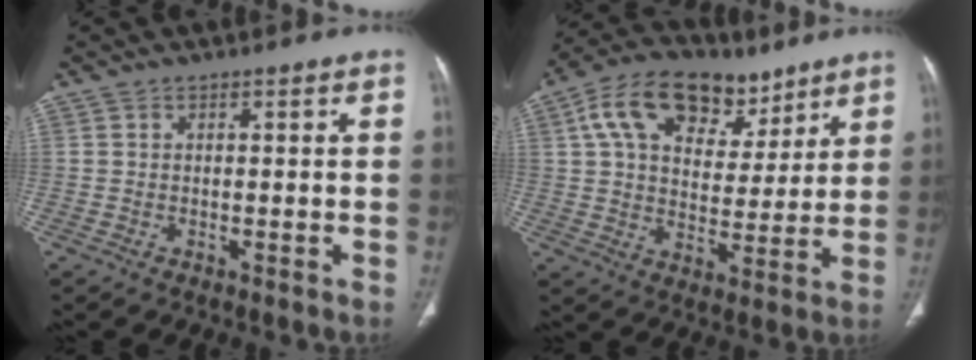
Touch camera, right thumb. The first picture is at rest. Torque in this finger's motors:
{"motor_torque": [0.26, 0.44, 0.08, 0.29, 0.34]}